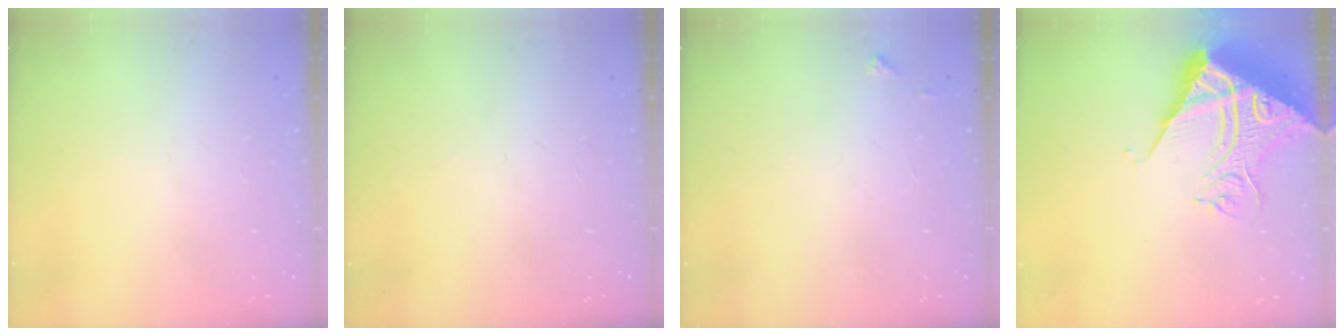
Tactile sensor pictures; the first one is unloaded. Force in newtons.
{"total": 0.0}
{"total": 3.8, "press": 3.7, "slide": 0.6}
{"total": 12.0, "press": 11.9, "slide": 0.7}